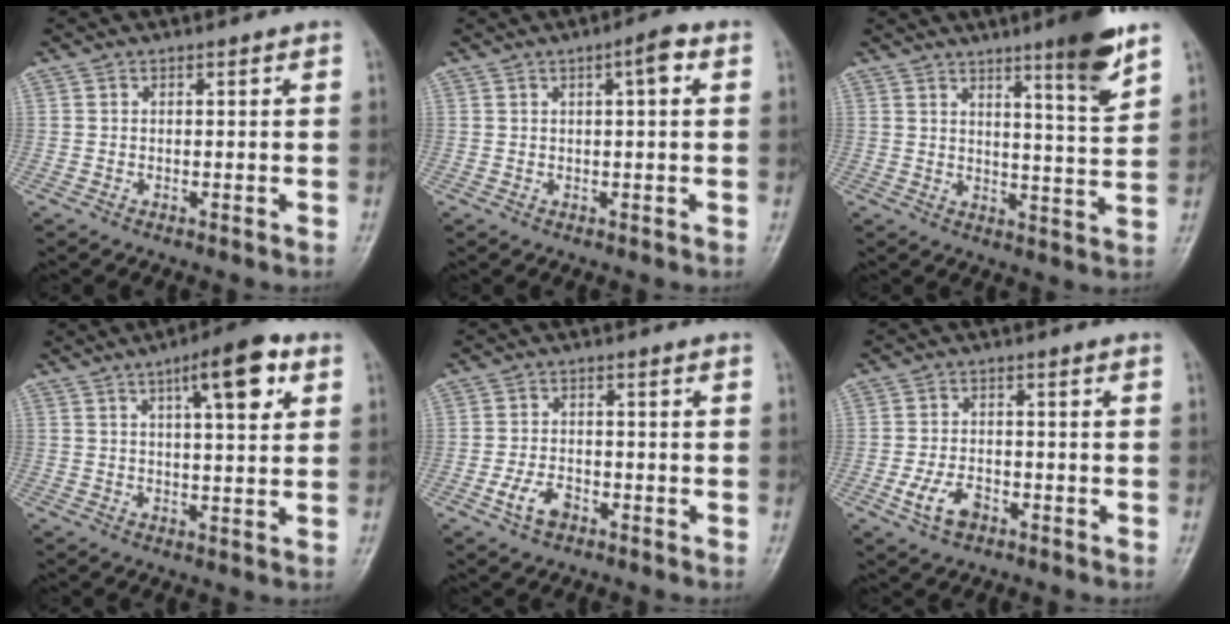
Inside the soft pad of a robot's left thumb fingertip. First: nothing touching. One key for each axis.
{"total": 3.6, "fx": 1.2, "fy": 0.8, "fz": 3.3, "tx": -0.050, "ty": 0.008, "tz": 0.015}
{"total": 10.0, "fx": 6.4, "fy": 0.7, "fz": 7.6, "tx": -0.100, "ty": -0.046, "tz": 0.092}
{"total": 10.7, "fx": 4.7, "fy": 3.1, "fz": 9.0, "tx": -0.118, "ty": -0.007, "tz": 0.066}
{"total": 4.6, "fx": -2.3, "fy": 2.7, "fz": 2.8, "tx": -0.052, "ty": 0.016, "tz": -0.044}
{"total": 5.4, "fx": -2.5, "fy": 3.3, "fz": 3.5, "tx": -0.066, "ty": 0.013, "tz": -0.044}